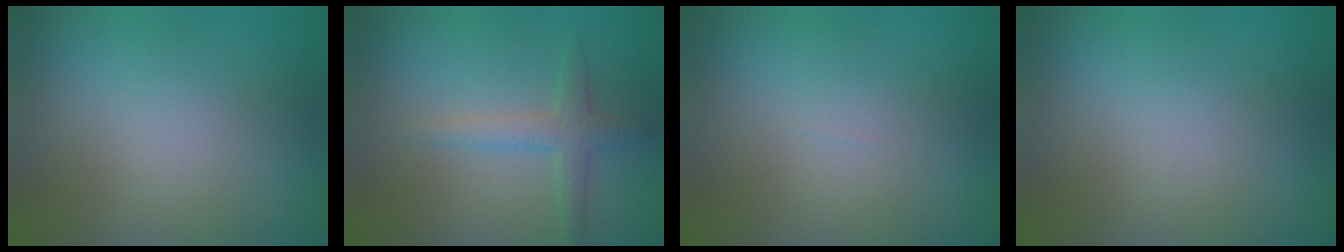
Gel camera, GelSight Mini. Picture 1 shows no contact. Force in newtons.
{"total": 2.4, "press": 2.4, "slide": 0.2}
{"total": 0.0}
{"total": 0.0}